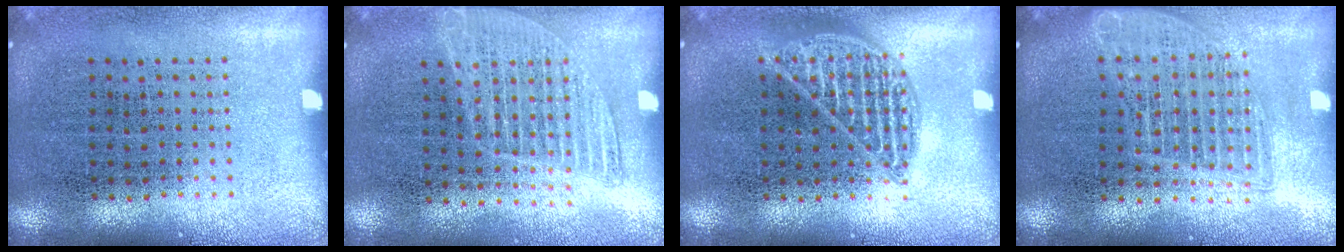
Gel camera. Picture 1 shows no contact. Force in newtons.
{"total": 1.3, "press": 1.1, "slide": 0.5}
{"total": 1.0, "press": 1.0, "slide": 0.1}
{"total": 1.7, "press": 1.5, "slide": 0.8}